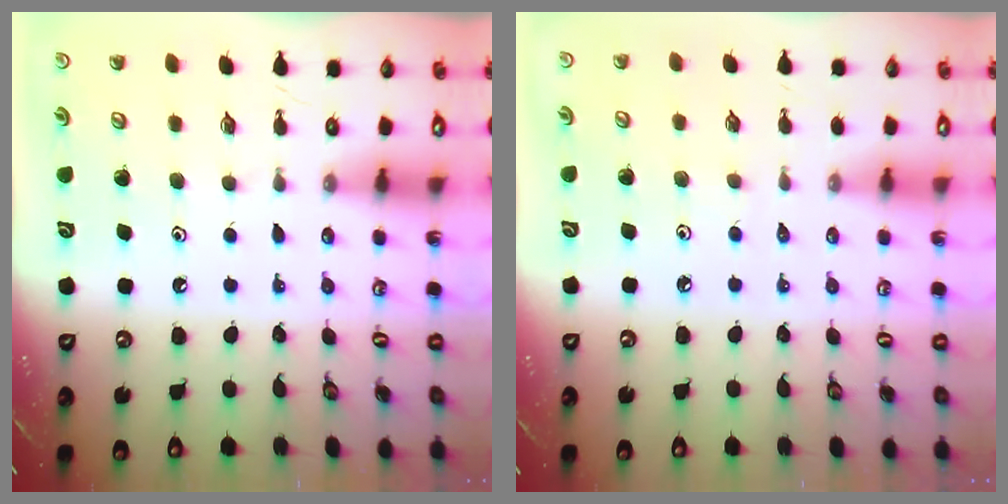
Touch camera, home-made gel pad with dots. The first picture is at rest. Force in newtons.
{"total": 2.1, "press": 2.1, "slide": 0.5}